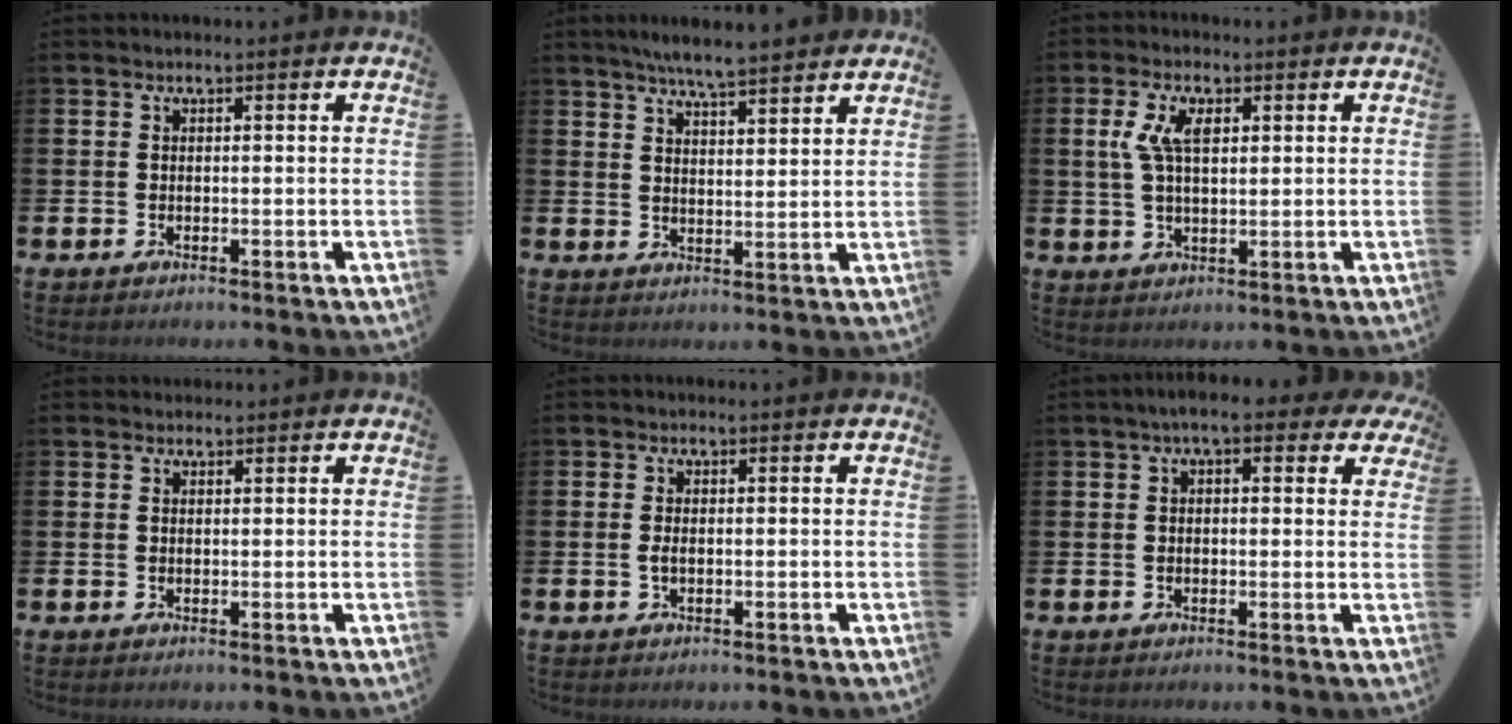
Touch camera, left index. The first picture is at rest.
{"total": 5.7, "force": [5.5, -0.2, 1.4], "torque": [-0.036, -0.029, 0.097]}
{"total": 4.9, "force": [2.0, 2.3, 3.9], "torque": [-0.072, 0.005, 0.031]}
{"total": 1.0, "force": [0.8, 0.4, -0.2], "torque": [0.014, 0.001, 0.014]}
{"total": 0.9, "force": [0.0, 0.3, 0.8], "torque": [-0.019, 0.001, 0.000]}
{"total": 4.4, "force": [2.9, 1.8, 2.8], "torque": [-0.044, -0.002, 0.046]}